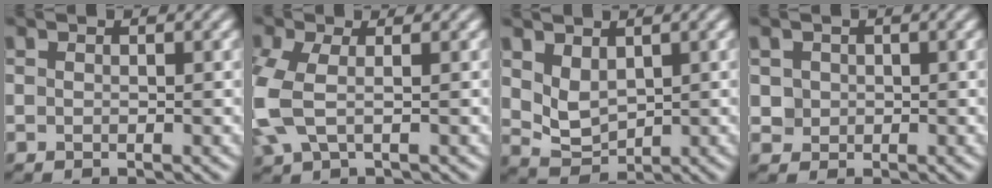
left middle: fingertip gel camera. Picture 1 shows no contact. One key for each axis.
{"total": 5.1, "fx": -0.6, "fy": 2.9, "fz": 4.1, "tx": -0.123, "ty": 0.002, "tz": -0.016}
{"total": 3.1, "fx": 1.1, "fy": 2.0, "fz": 2.0, "tx": -0.046, "ty": -0.006, "tz": 0.026}
{"total": 1.9, "fx": 0.5, "fy": 1.7, "fz": 0.6, "tx": -0.001, "ty": 0.010, "tz": 0.010}